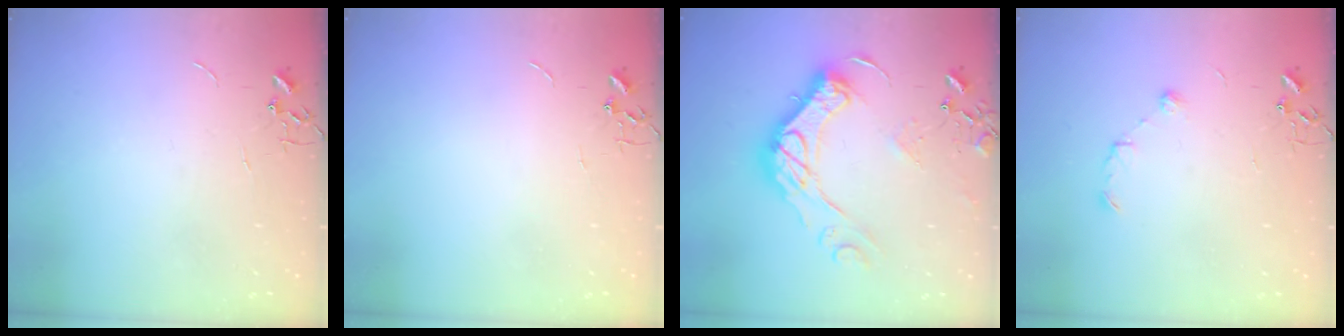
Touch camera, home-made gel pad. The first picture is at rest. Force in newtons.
{"total": 0.0}
{"total": 18.4, "press": 18.3, "slide": 1.2}
{"total": 6.4, "press": 6.3, "slide": 0.8}